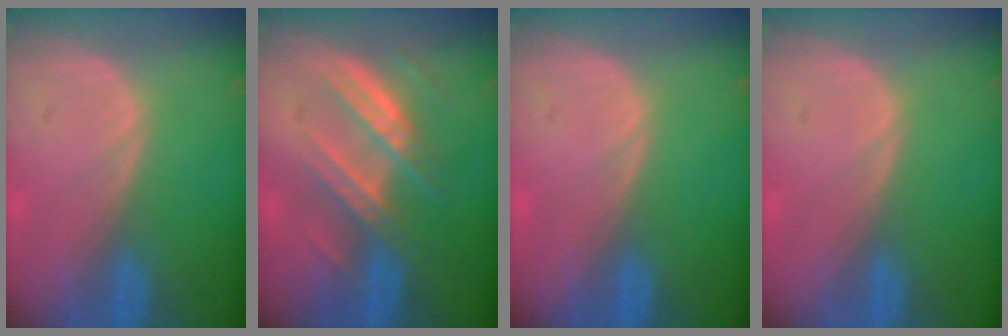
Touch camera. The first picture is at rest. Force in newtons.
{"total": 7.1, "press": 6.9, "slide": 1.8}
{"total": 0.0}
{"total": 0.5, "press": 0.0, "slide": 0.5}